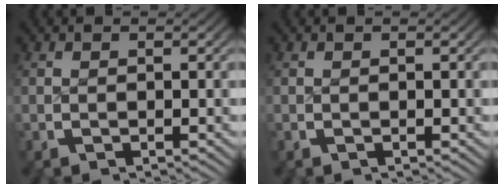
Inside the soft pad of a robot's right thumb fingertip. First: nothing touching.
{"total": 0.0}